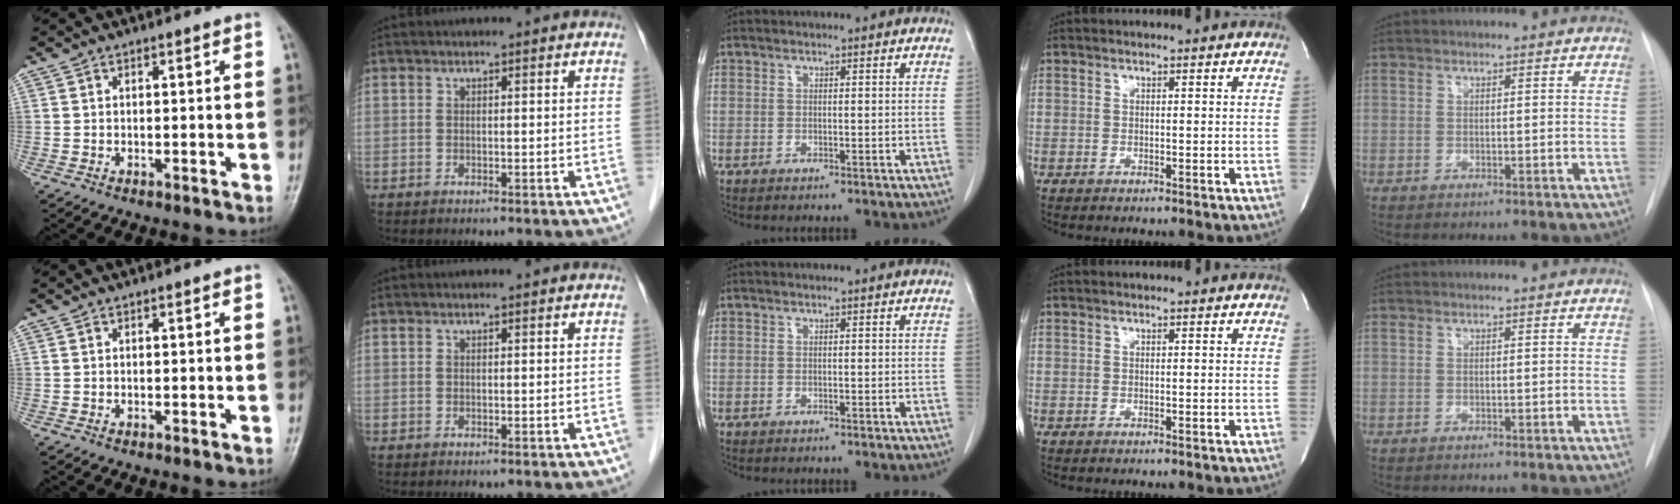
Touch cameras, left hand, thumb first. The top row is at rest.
{}